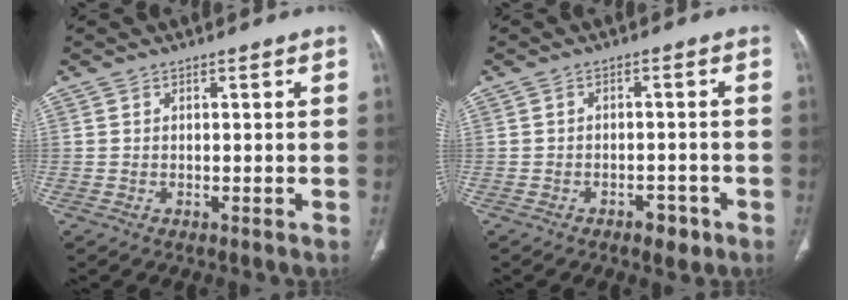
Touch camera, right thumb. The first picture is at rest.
{"total": 3.4, "force": [-2.1, 1.9, 1.9], "torque": [-0.016, 0.012, -0.025]}